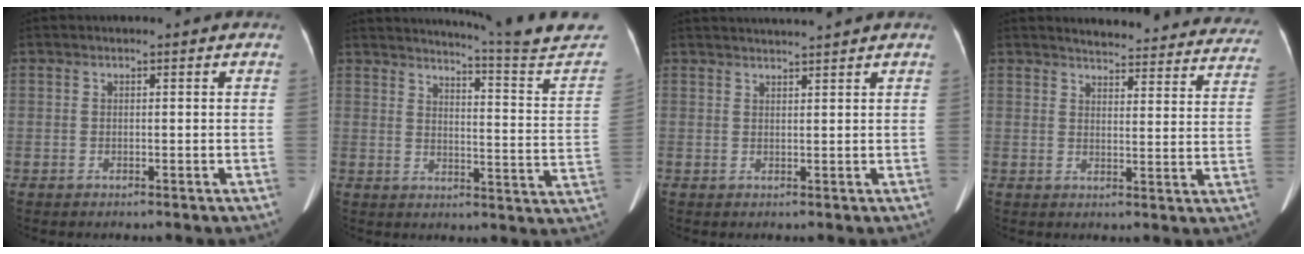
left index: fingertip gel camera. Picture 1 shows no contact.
{"total": 19.7, "force": [18.7, -2.0, 5.7], "torque": [-0.091, -0.125, 0.216]}
{"total": 4.8, "force": [4.5, -1.0, 1.3], "torque": [-0.017, 0.021, 0.065]}
{"total": 24.1, "force": [23.0, 4.4, 5.8], "torque": [-0.063, -0.064, 0.251]}